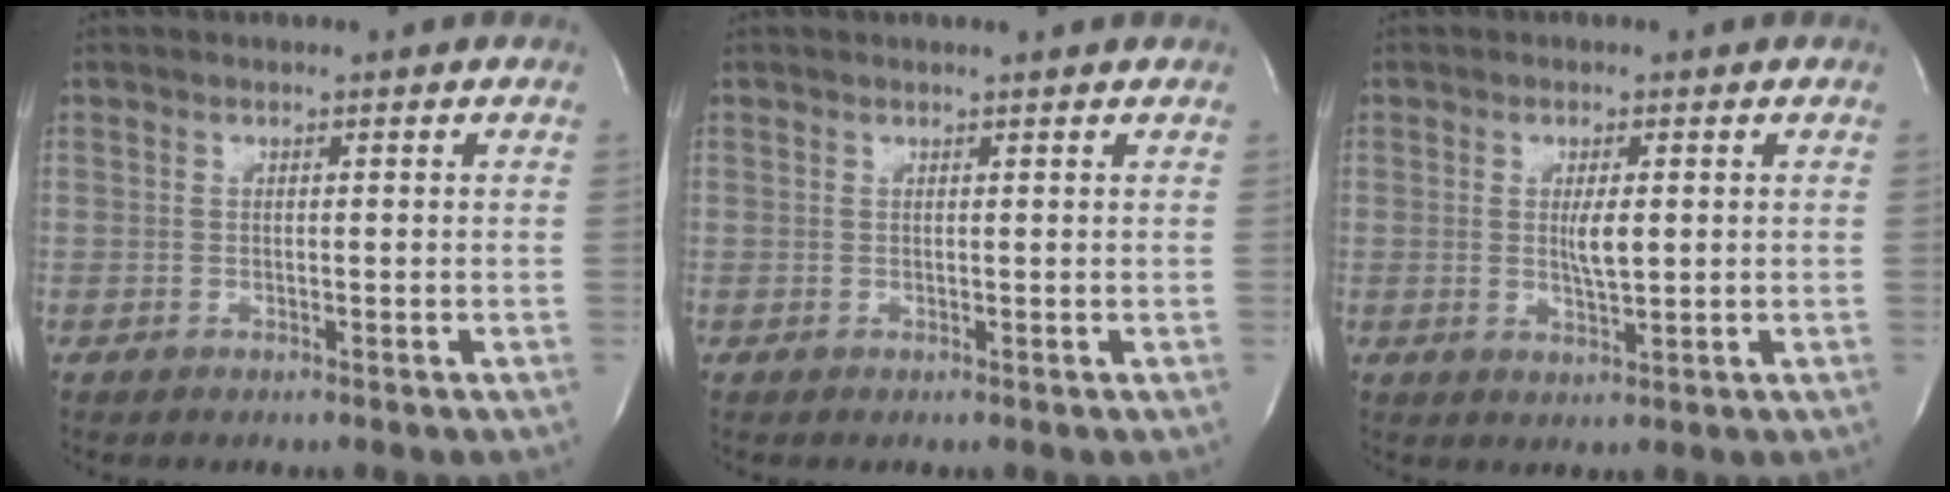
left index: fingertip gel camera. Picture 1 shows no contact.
{"total": 2.1, "force": [2.1, -0.3, 0.5], "torque": [-0.011, 0.004, 0.023]}
{"total": 3.2, "force": [0.4, 0.5, 3.1], "torque": [-0.057, -0.005, 0.009]}